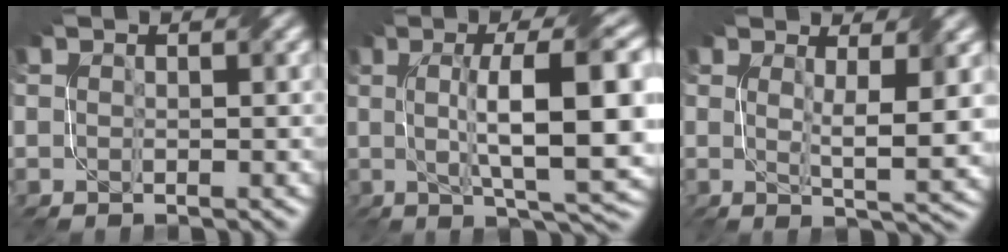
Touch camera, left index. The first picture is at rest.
{"total": 13.1, "force": [1.2, 3.1, 12.6], "torque": [-0.182, 0.009, 0.021]}
{"total": 4.9, "force": [1.2, 0.9, 4.7], "torque": [-0.074, -0.011, 0.022]}